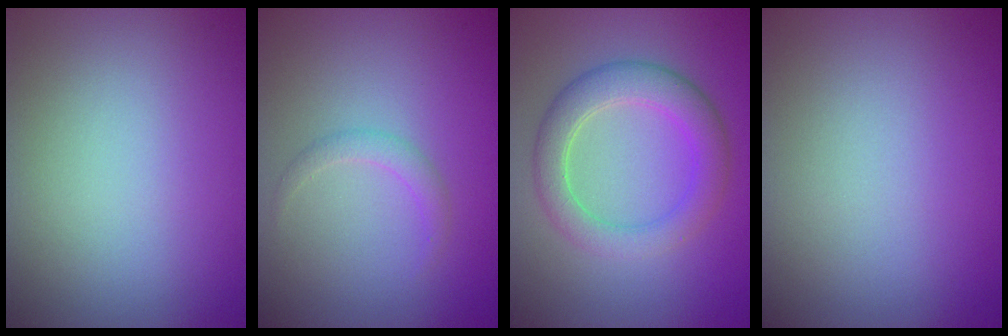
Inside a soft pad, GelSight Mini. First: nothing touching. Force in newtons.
{"total": 1.3, "press": 1.3, "slide": 0.2}
{"total": 4.5, "press": 4.5, "slide": 0.4}
{"total": 0.0}